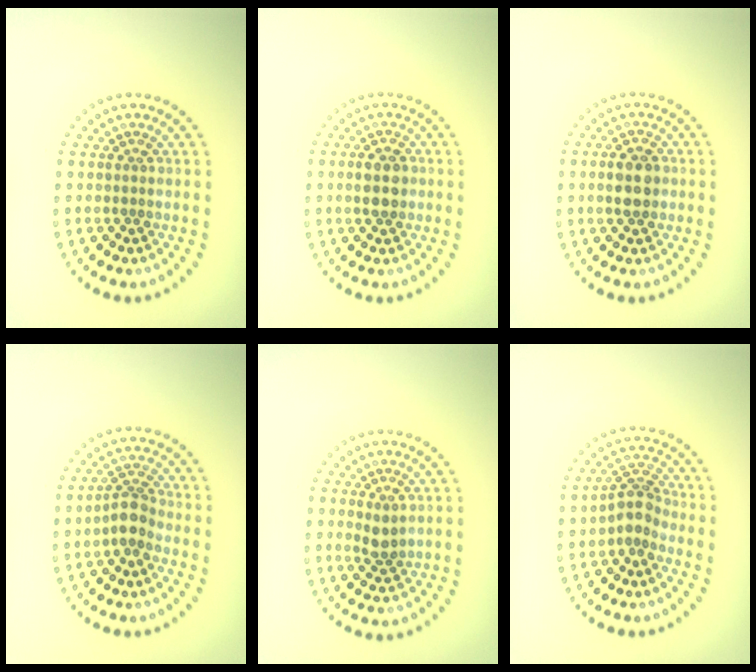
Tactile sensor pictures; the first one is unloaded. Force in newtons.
{"total": 2.9, "press": 2.9, "slide": 0.1}
{"total": 3.1, "press": 3.1, "slide": 0.1}
{"total": 2.5, "press": 2.0, "slide": 1.6}
{"total": 1.3, "press": 1.2, "slide": 0.5}
{"total": 2.6, "press": 2.0, "slide": 1.6}